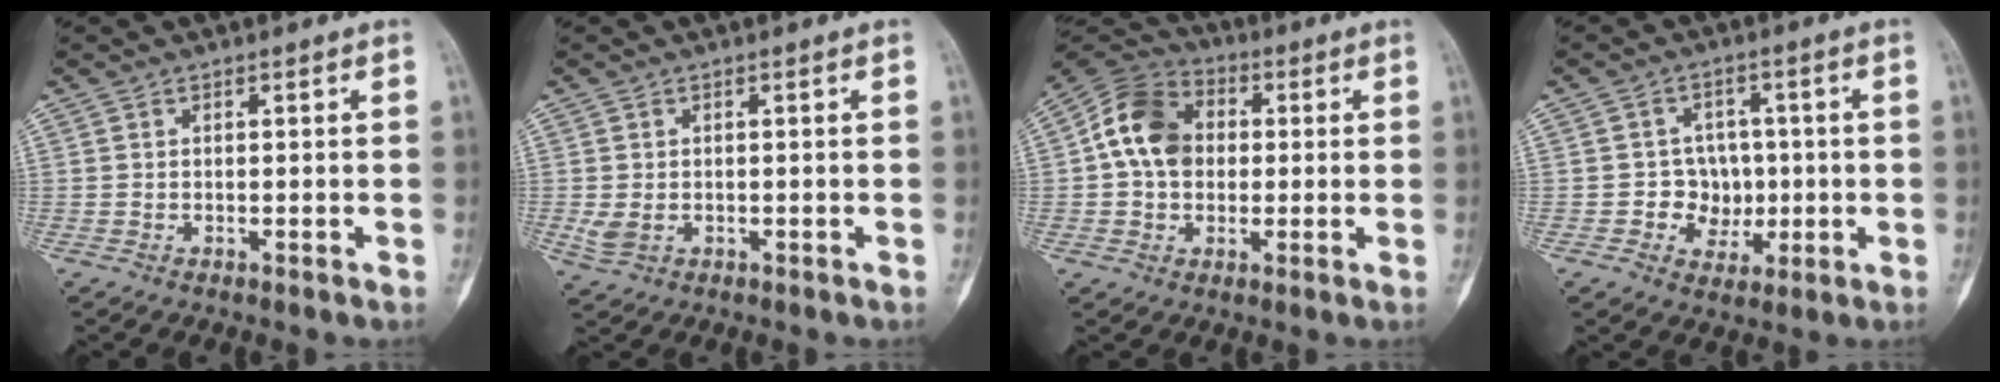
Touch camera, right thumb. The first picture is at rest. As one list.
[{"total": 2.6, "force": [-0.3, 1.9, 1.8], "torque": [-0.039, -0.002, -0.001]}, {"total": 12.6, "force": [1.0, 9.9, 7.6], "torque": [-0.118, 0.025, 0.006]}, {"total": 6.5, "force": [-0.7, 5.9, 2.6], "torque": [0.009, 0.015, -0.007]}]